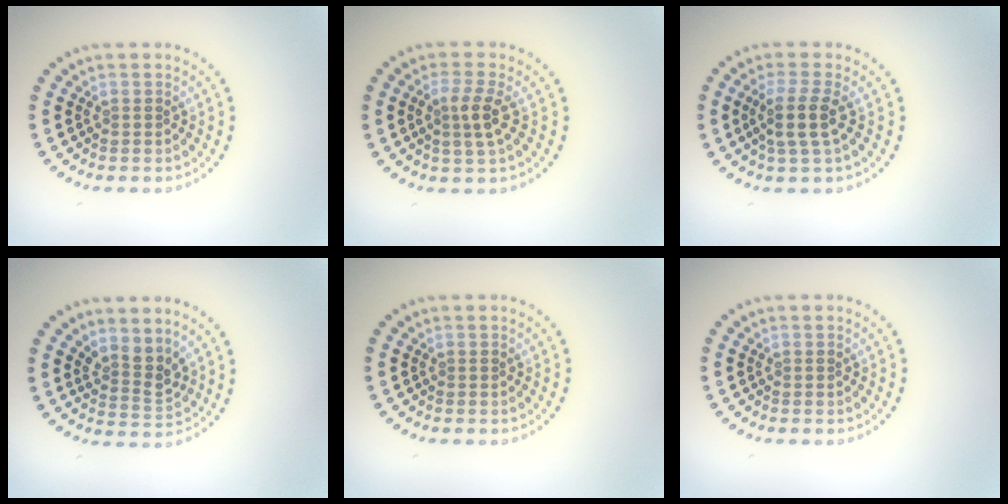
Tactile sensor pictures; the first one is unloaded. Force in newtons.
{"total": 2.4, "press": 2.2, "slide": 1.0}
{"total": 2.7, "press": 2.3, "slide": 1.5}
{"total": 2.5, "press": 1.9, "slide": 1.7}
{"total": 0.0}
{"total": 0.0}